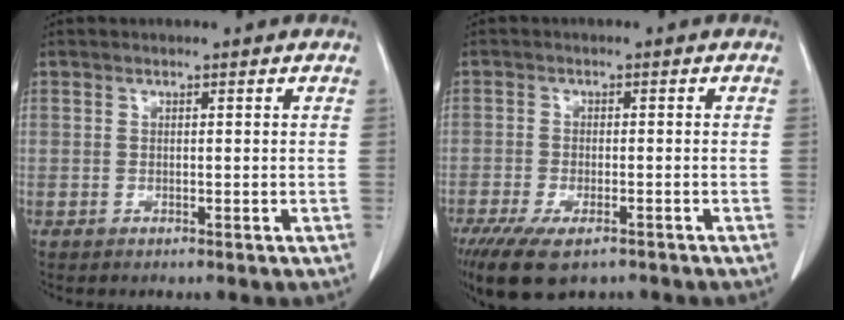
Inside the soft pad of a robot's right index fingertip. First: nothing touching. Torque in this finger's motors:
{"motor_torque": [1.12, -1.02, 0.48, 0.15]}